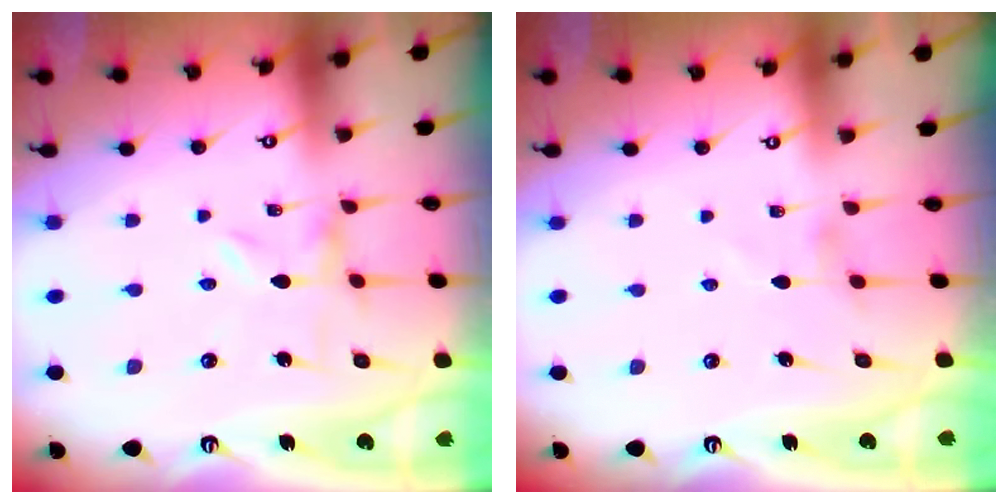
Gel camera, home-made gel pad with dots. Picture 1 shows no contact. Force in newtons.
{"total": 1.9, "press": 1.9, "slide": 0.3}